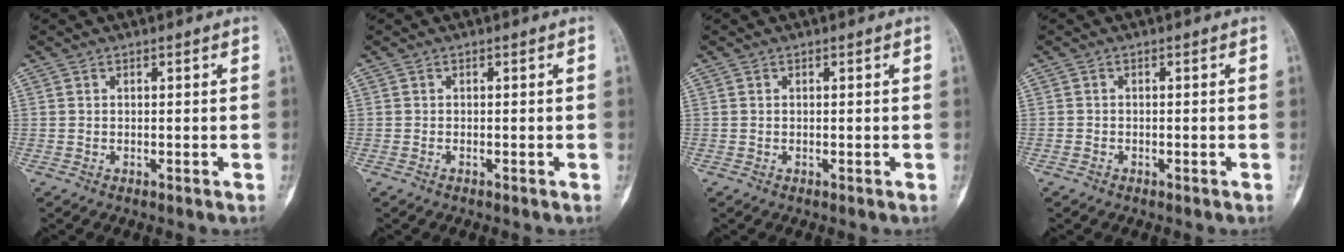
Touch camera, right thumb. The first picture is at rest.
{"total": 0.0}
{"total": 0.0}
{"total": 0.7, "force": [-0.5, 0.5, 0.0], "torque": [0.000, 0.003, -0.014]}